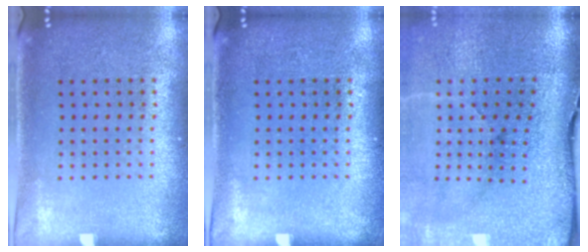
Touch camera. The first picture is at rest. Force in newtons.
{"total": 0.0}
{"total": 5.0, "press": 3.9, "slide": 3.2}